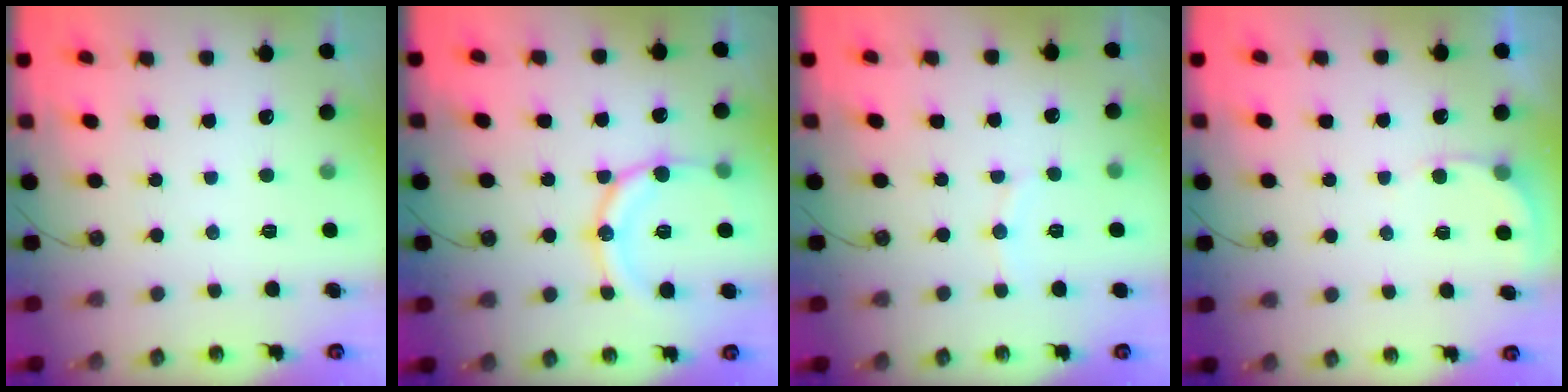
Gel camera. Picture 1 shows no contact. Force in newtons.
{"total": 15.7, "press": 15.4, "slide": 3.0}
{"total": 5.4, "press": 5.3, "slide": 1.1}
{"total": 3.3, "press": 3.2, "slide": 0.2}